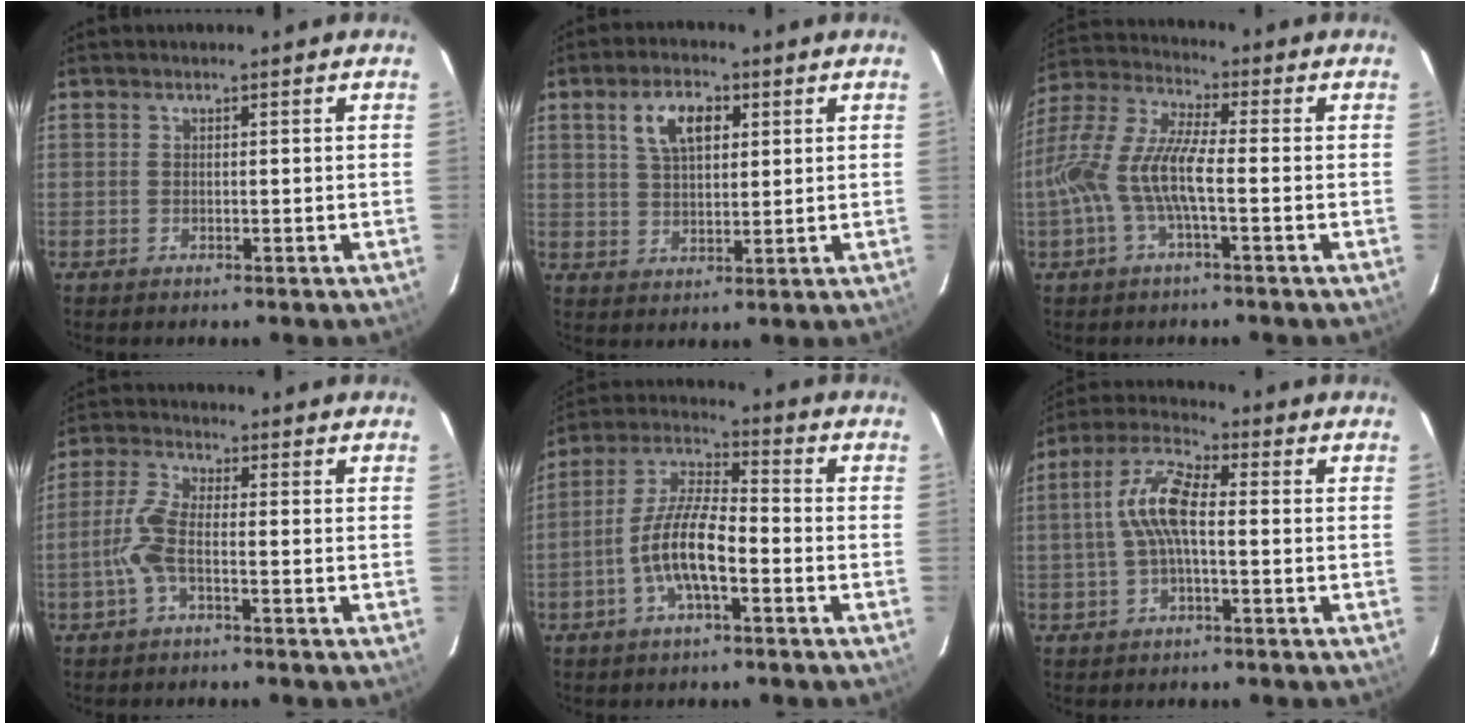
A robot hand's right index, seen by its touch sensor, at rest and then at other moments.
{"total": 7.5, "force": [3.0, 3.8, 5.7], "torque": [-0.106, 0.017, 0.056]}
{"total": 12.0, "force": [-2.7, 2.6, 11.4], "torque": [-0.242, 0.005, -0.054]}
{"total": 5.5, "force": [-1.9, 1.2, 5.0], "torque": [-0.119, 0.008, -0.041]}
{"total": 10.4, "force": [-3.9, 3.0, 9.2], "torque": [-0.193, 0.007, -0.074]}
{"total": 8.5, "force": [-0.3, 2.7, 8.1], "torque": [-0.173, 0.018, -0.009]}